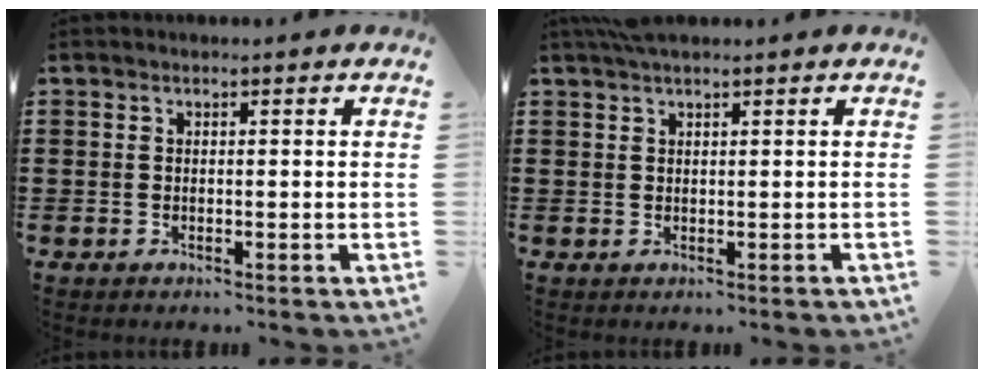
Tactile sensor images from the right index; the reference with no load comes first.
{"total": 1.7, "force": [1.3, 0.2, 1.0], "torque": [-0.023, 0.002, 0.025]}